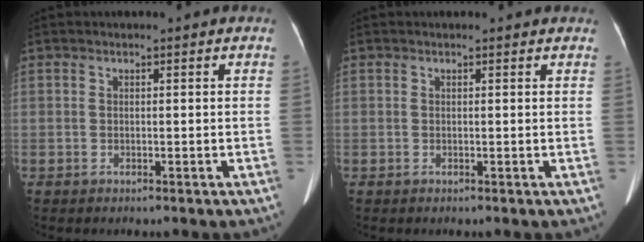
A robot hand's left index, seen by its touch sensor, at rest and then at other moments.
{"total": 2.0, "force": [1.9, 0.4, 0.5], "torque": [-0.015, 0.008, 0.014]}